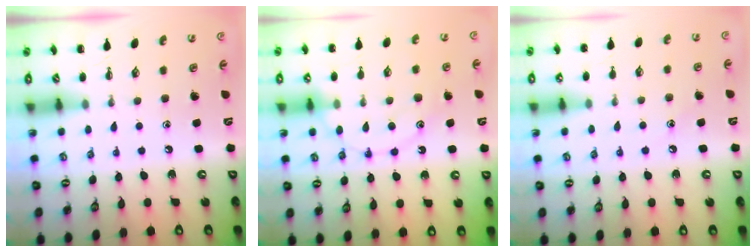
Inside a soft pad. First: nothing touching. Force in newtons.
{"total": 12.7, "press": 12.7, "slide": 0.8}
{"total": 5.9, "press": 5.8, "slide": 1.4}